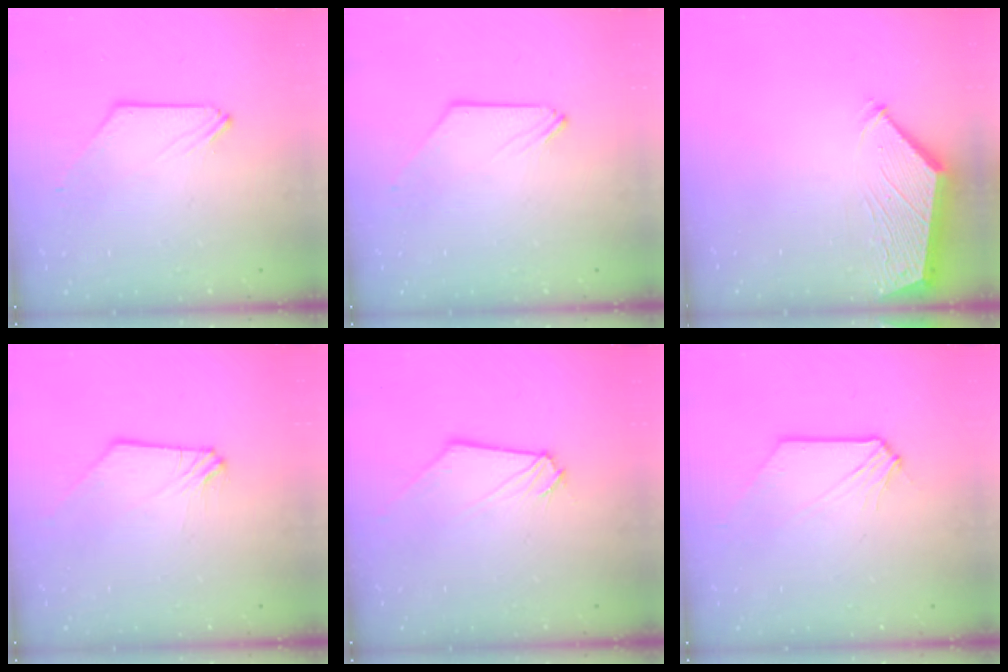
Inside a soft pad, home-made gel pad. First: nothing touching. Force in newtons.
{"total": 0.0}
{"total": 3.8, "press": 3.8, "slide": 0.6}
{"total": 0.0}
{"total": 0.9, "press": 0.9, "slide": 0.2}
{"total": 1.0, "press": 1.0, "slide": 0.1}